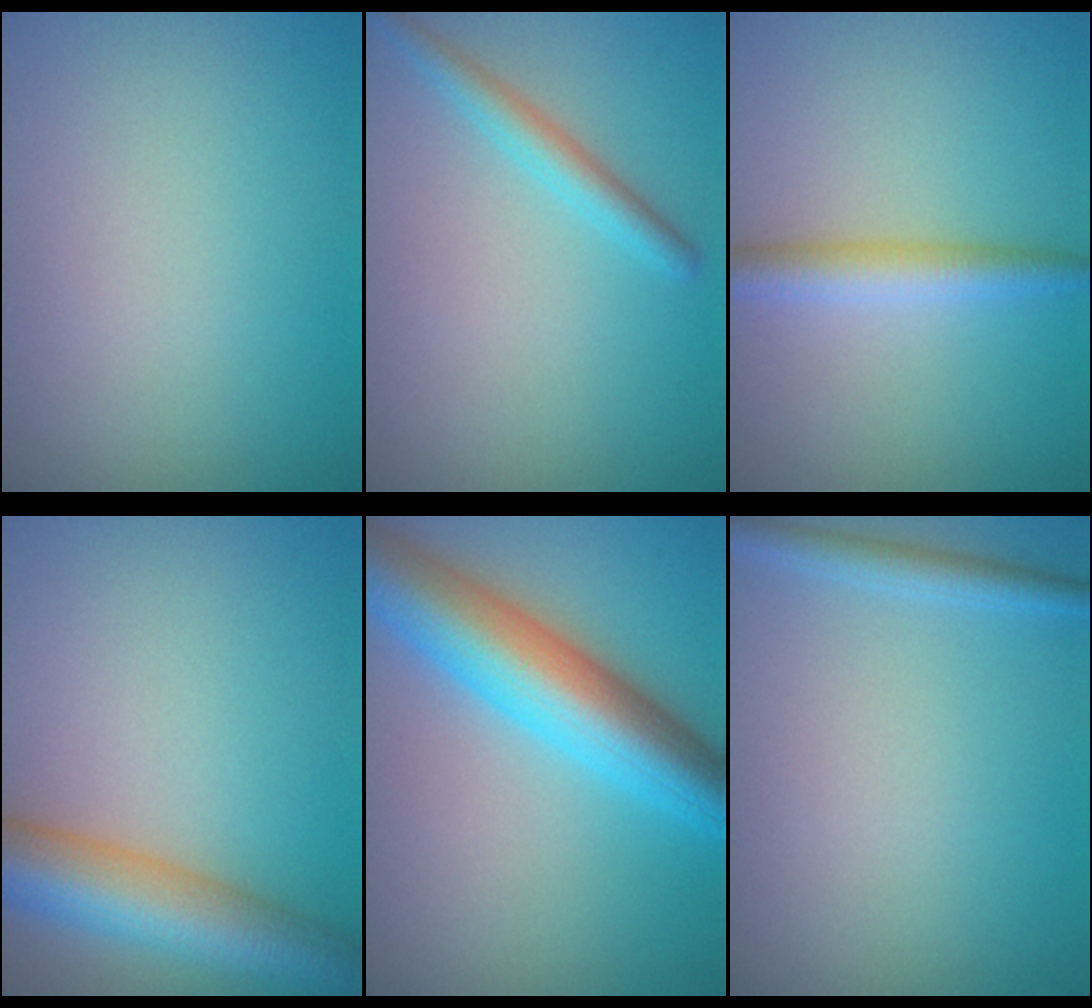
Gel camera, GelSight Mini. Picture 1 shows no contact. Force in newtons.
{"total": 2.1, "press": 2.1, "slide": 0.2}
{"total": 2.8, "press": 2.8, "slide": 0.0}
{"total": 7.7, "press": 7.7, "slide": 0.3}
{"total": 9.2, "press": 9.2, "slide": 0.2}
{"total": 1.8, "press": 1.8, "slide": 0.1}